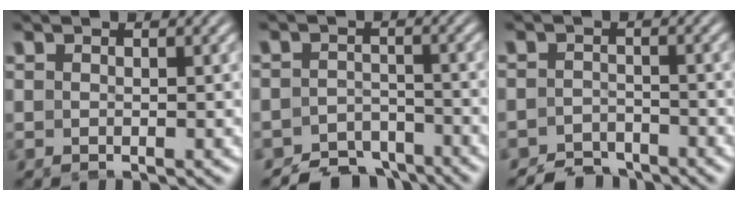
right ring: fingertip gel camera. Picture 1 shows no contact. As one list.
[{"total": 7.1, "force": [-6.4, 3.1, 0.8], "torque": [0.016, -0.020, -0.114]}, {"total": 4.7, "force": [-4.6, 1.3, -0.1], "torque": [0.018, -0.019, -0.082]}]